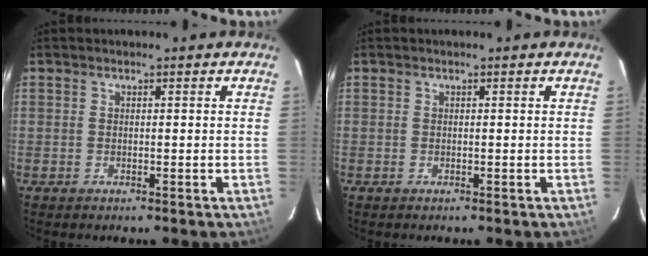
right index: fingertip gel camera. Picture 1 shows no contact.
{"total": 0.0}